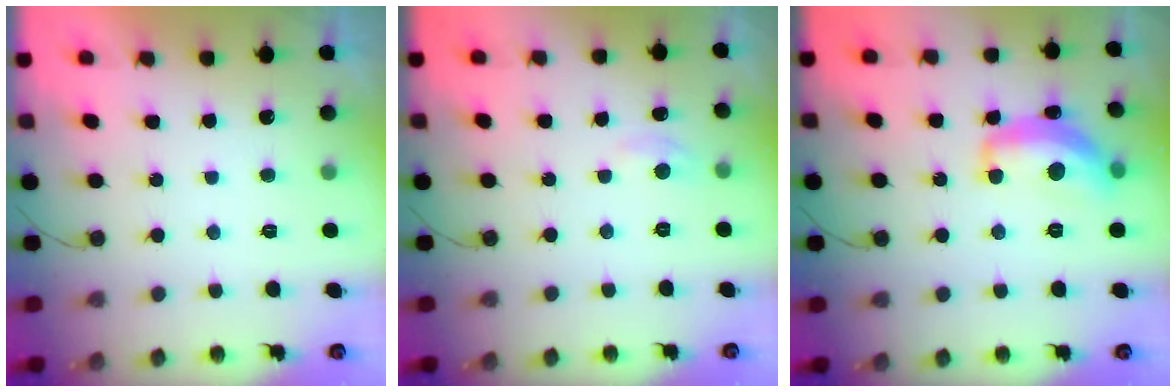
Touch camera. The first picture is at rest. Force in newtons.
{"total": 2.6, "press": 2.6, "slide": 0.3}
{"total": 14.2, "press": 14.1, "slide": 1.0}